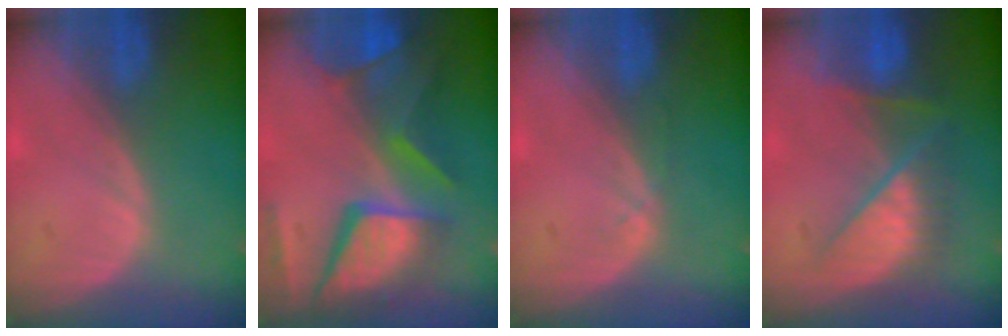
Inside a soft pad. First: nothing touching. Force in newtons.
{"total": 12.1, "press": 9.9, "slide": 6.9}
{"total": 0.9, "press": 0.8, "slide": 0.2}
{"total": 7.2, "press": 7.2, "slide": 0.6}